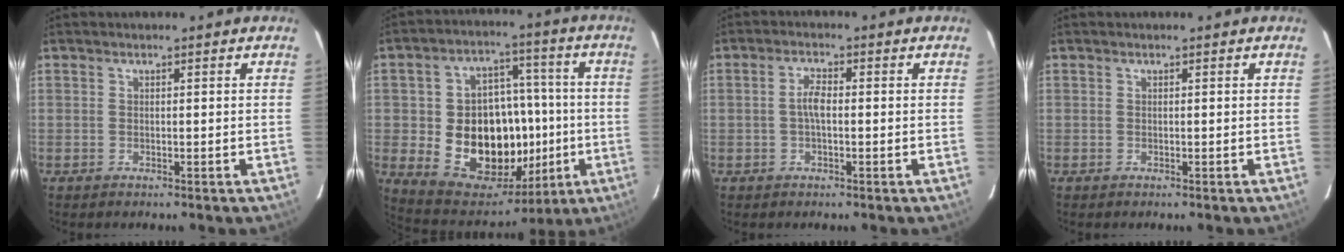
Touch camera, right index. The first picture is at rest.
{"total": 20.7, "force": [-3.1, 15.6, 13.2], "torque": [-0.269, 0.024, -0.019]}
{"total": 2.8, "force": [-0.3, 1.1, 2.6], "torque": [-0.053, 0.007, -0.005]}
{"total": 0.0}